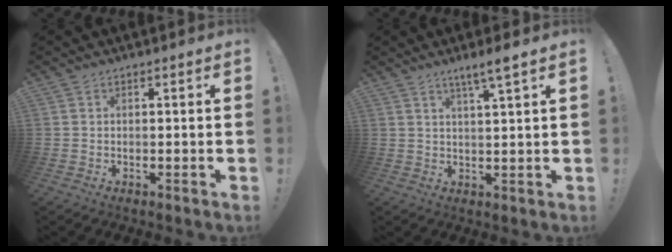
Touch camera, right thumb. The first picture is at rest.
{"total": 5.1, "force": [3.3, -0.3, 3.9], "torque": [-0.062, -0.018, 0.051]}